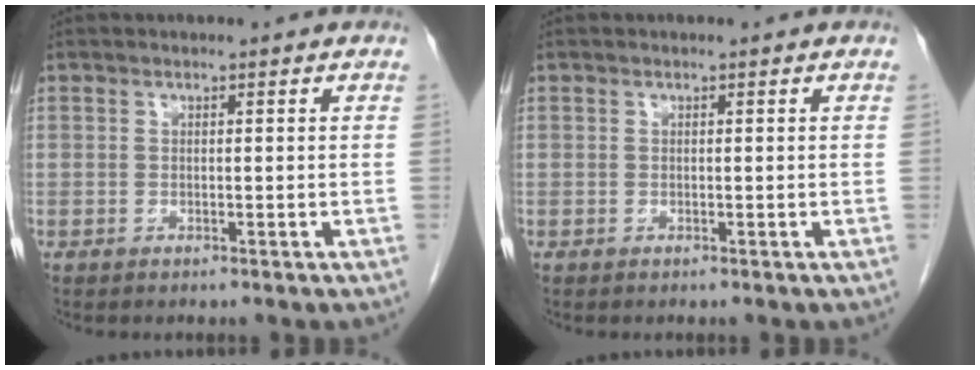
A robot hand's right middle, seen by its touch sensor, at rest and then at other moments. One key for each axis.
{"total": 0.0}